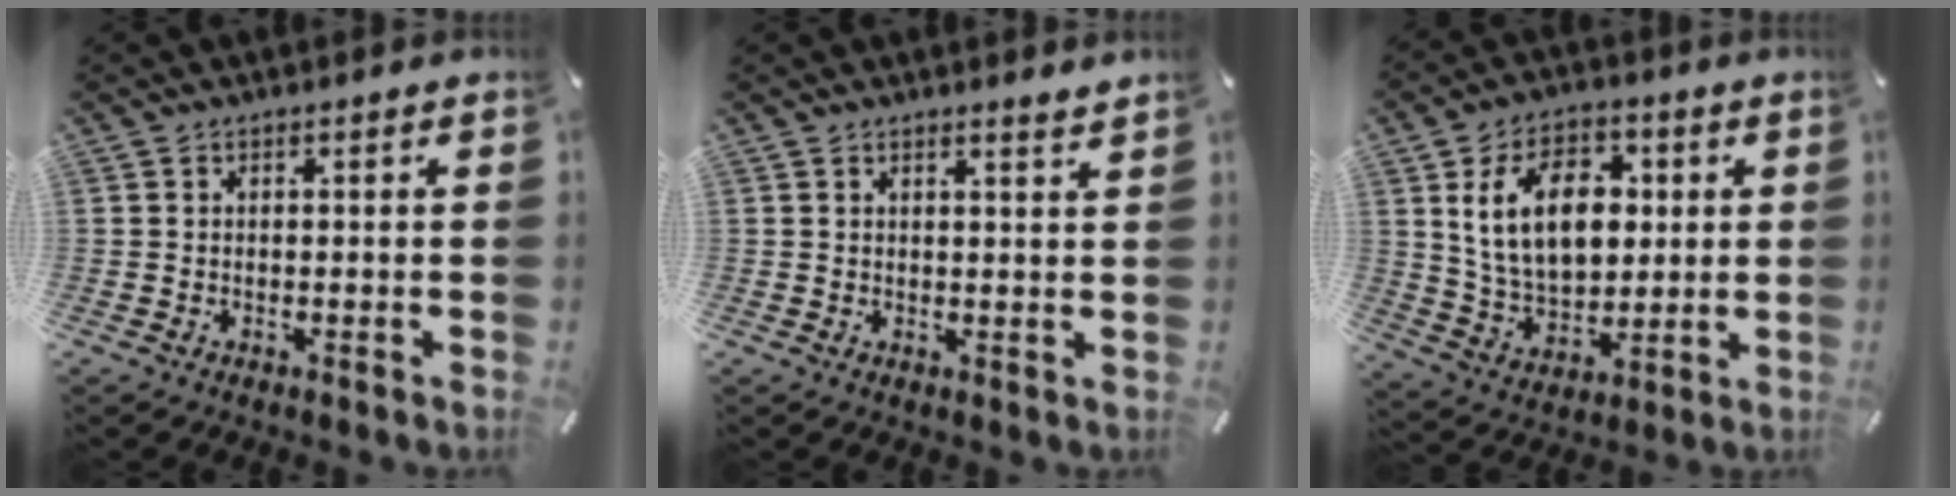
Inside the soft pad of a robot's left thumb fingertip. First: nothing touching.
{"total": 2.0, "force": [1.9, -0.3, 0.5], "torque": [-0.013, -0.012, 0.034]}
{"total": 15.2, "force": [3.1, 10.3, 10.7], "torque": [-0.207, 0.009, 0.051]}